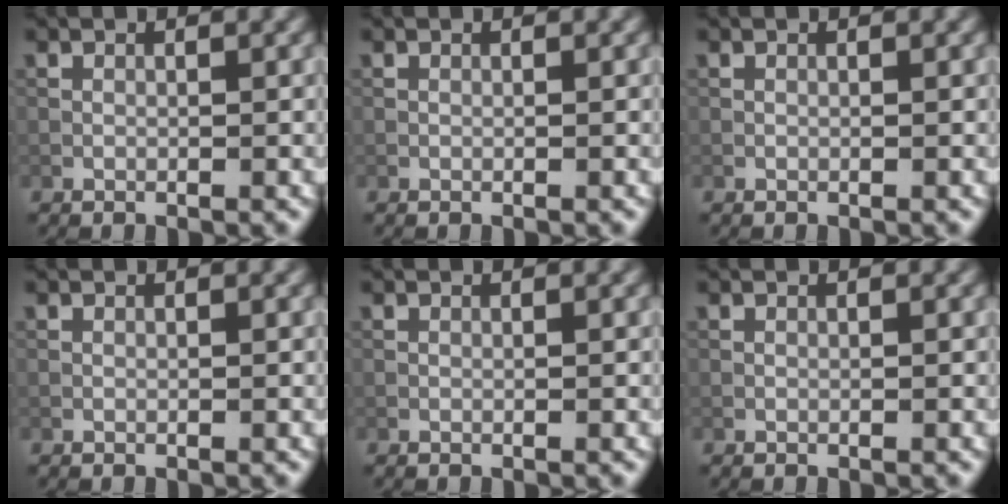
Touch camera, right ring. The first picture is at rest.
{"total": 0.0}
{"total": 0.0}
{"total": 0.0}
{"total": 0.0}
{"total": 0.0}